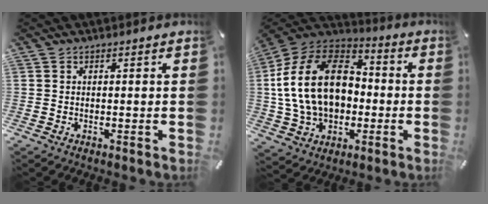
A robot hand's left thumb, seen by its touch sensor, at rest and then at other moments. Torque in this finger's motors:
{"motor_torque": [1.43, 2.33, 1.77, -1.00, 0.47]}